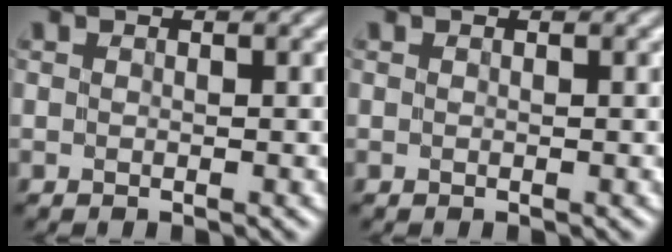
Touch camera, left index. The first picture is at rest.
{"total": 0.0}